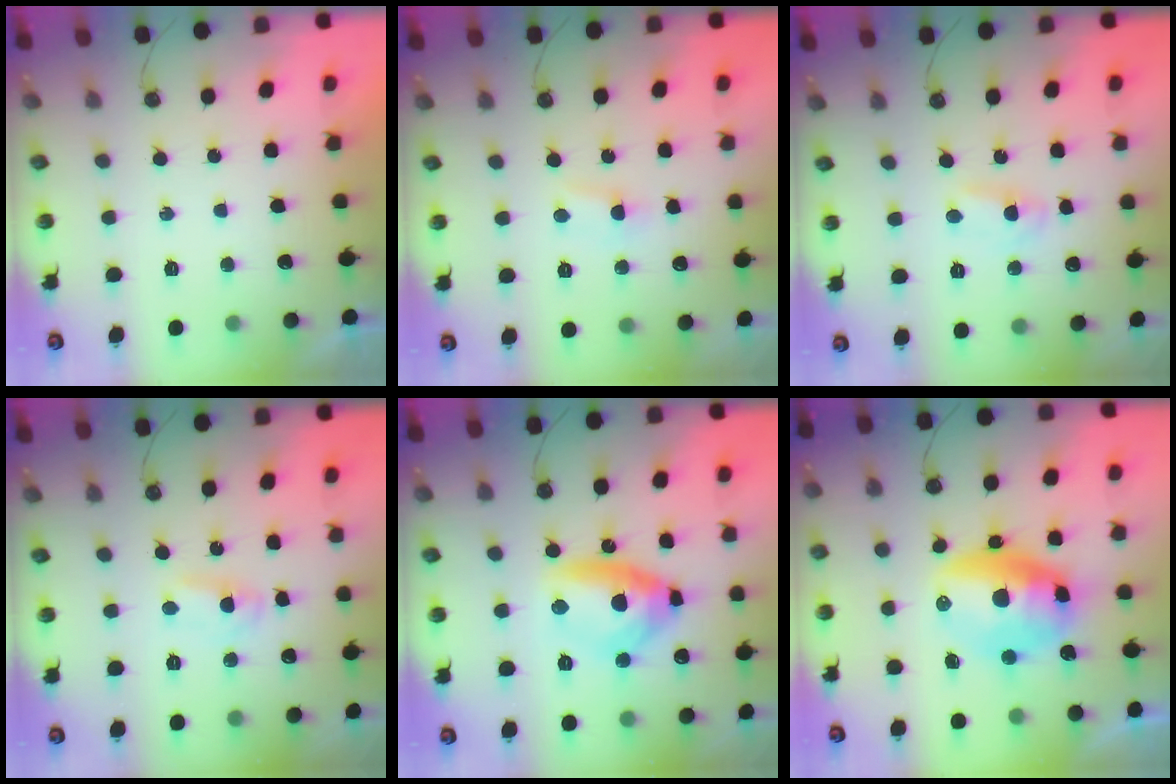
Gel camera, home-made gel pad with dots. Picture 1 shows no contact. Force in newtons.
{"total": 2.7, "press": 2.7, "slide": 0.4}
{"total": 1.8, "press": 1.8, "slide": 0.3}
{"total": 1.7, "press": 1.7, "slide": 0.2}
{"total": 13.4, "press": 13.4, "slide": 1.4}
{"total": 14.5, "press": 13.9, "slide": 4.0}